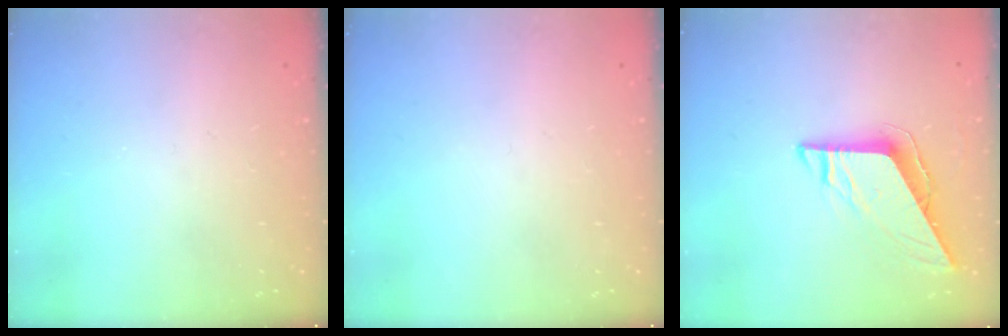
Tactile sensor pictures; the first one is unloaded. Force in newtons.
{"total": 0.0}
{"total": 8.1, "press": 8.1, "slide": 0.3}